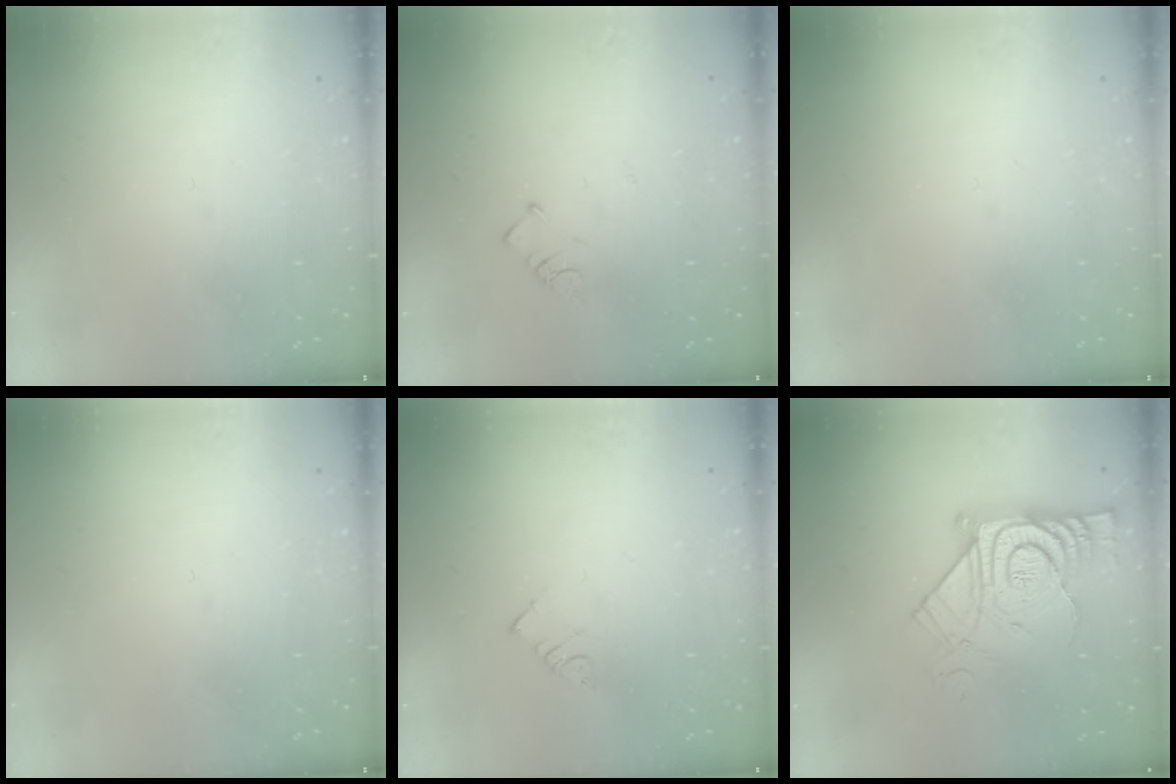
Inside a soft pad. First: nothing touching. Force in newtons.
{"total": 3.5, "press": 3.5, "slide": 0.4}
{"total": 2.2, "press": 2.1, "slide": 0.4}
{"total": 0.0}
{"total": 2.5, "press": 2.5, "slide": 0.1}
{"total": 15.8, "press": 15.8, "slide": 1.2}